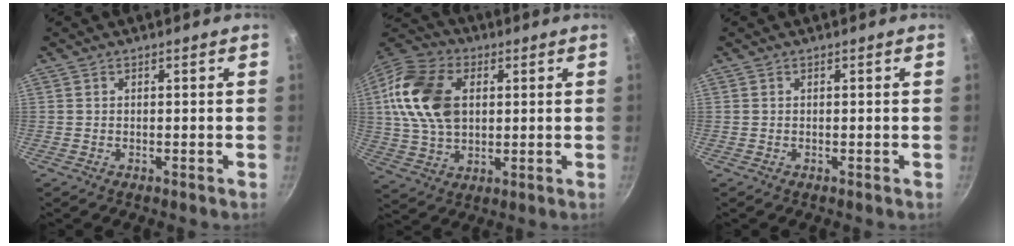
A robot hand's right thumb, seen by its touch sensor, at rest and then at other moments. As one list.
[{"total": 17.4, "force": [3.1, 11.8, 12.4], "torque": [-0.223, 0.010, 0.052]}, {"total": 0.0}]